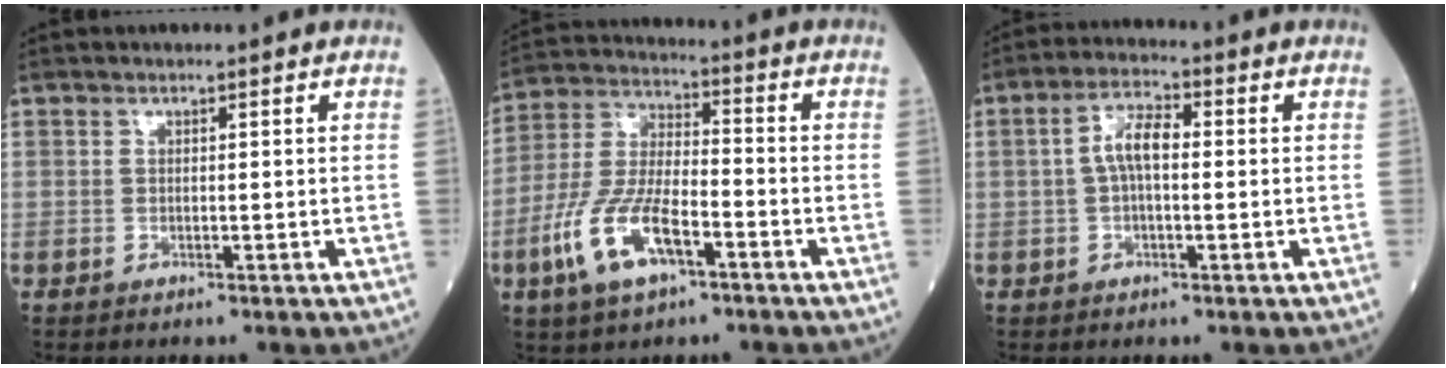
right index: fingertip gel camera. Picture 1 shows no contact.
{"total": 12.2, "force": [-5.5, 4.3, 10.0], "torque": [-0.222, 0.000, -0.103]}
{"total": 5.3, "force": [0.3, 1.9, 4.9], "torque": [-0.102, 0.016, 0.003]}